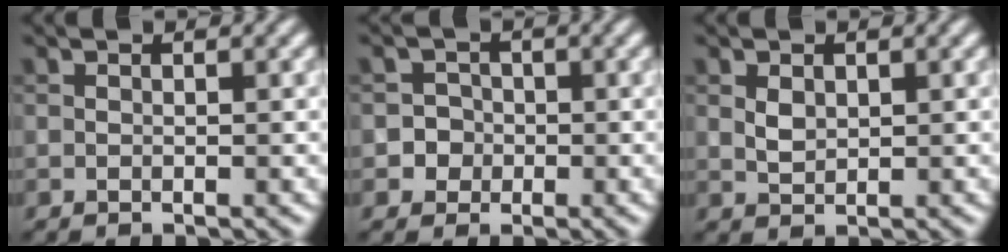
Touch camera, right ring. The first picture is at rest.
{"total": 2.3, "force": [-0.6, 2.2, 0.3], "torque": [0.023, 0.009, -0.019]}
{"total": 1.3, "force": [0.5, 0.9, 0.8], "torque": [-0.019, -0.001, 0.014]}